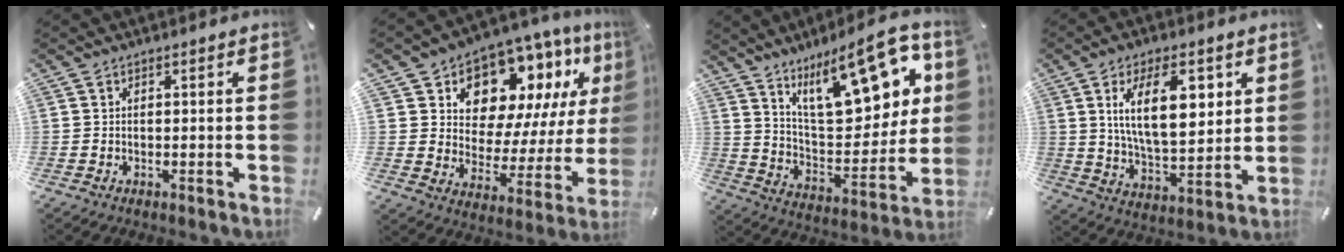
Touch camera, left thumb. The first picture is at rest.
{"total": 12.7, "force": [9.0, 8.0, 4.0], "torque": [-0.065, -0.091, 0.162]}
{"total": 20.7, "force": [12.8, 8.6, 13.8], "torque": [-0.206, -0.072, 0.215]}
{"total": 15.4, "force": [5.8, 7.3, 12.3], "torque": [-0.211, -0.009, 0.095]}